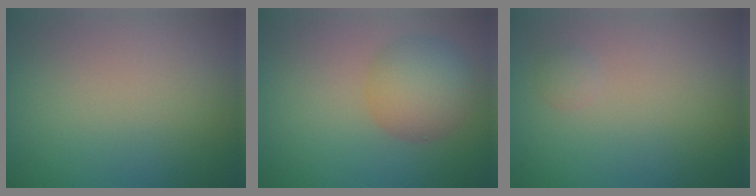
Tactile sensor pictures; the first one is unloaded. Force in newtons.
{"total": 4.4, "press": 4.4, "slide": 0.2}
{"total": 0.7, "press": 0.7, "slide": 0.0}